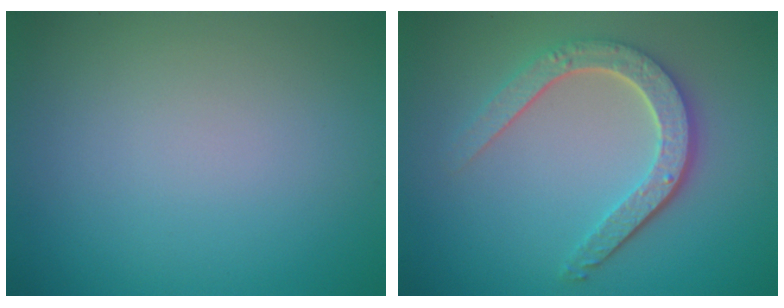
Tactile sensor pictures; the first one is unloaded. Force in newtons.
{"total": 4.7, "press": 3.6, "slide": 2.9}